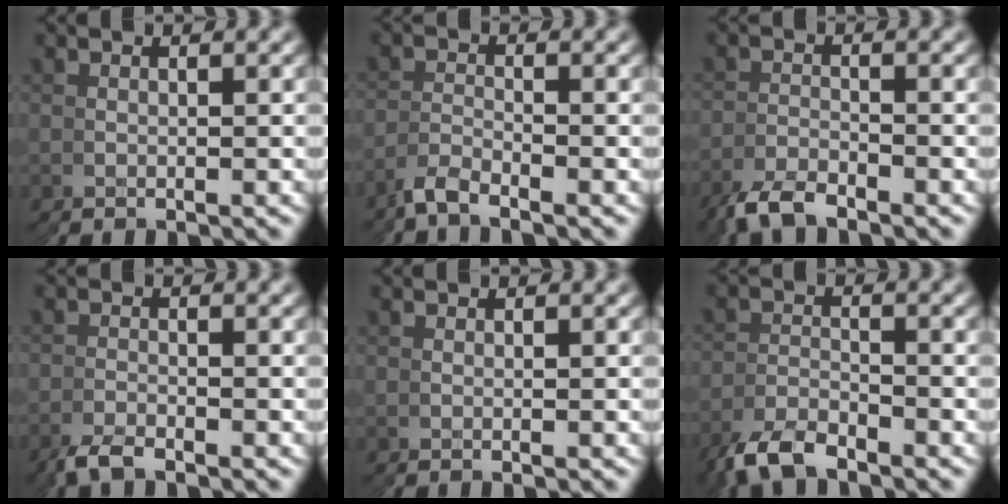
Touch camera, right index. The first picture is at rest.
{"total": 3.3, "force": [-2.6, -1.1, -1.7], "torque": [0.022, 0.011, -0.056]}
{"total": 3.7, "force": [-3.1, -1.0, -1.7], "torque": [0.031, 0.015, -0.067]}
{"total": 3.1, "force": [-2.2, -1.2, -1.8], "torque": [0.035, 0.011, -0.048]}
{"total": 0.0}
{"total": 3.4, "force": [-3.4, 0.0, -0.6], "torque": [0.000, 0.008, -0.069]}